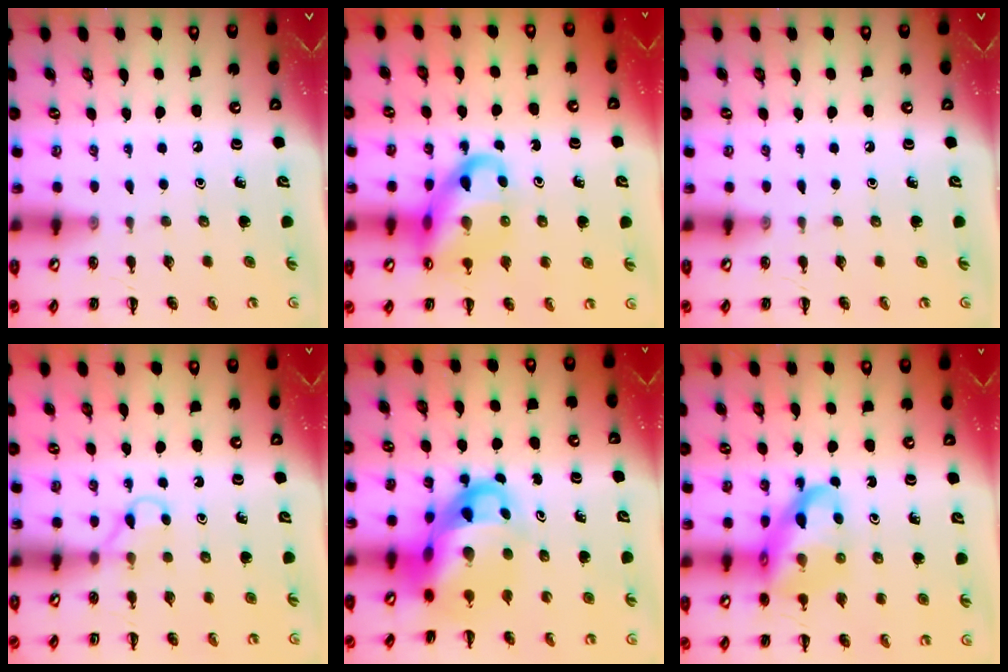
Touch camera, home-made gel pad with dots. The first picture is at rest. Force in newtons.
{"total": 16.7, "press": 16.3, "slide": 3.4}
{"total": 0.0}
{"total": 2.9, "press": 2.8, "slide": 1.0}
{"total": 9.8, "press": 9.4, "slide": 2.7}
{"total": 15.1, "press": 14.6, "slide": 3.9}